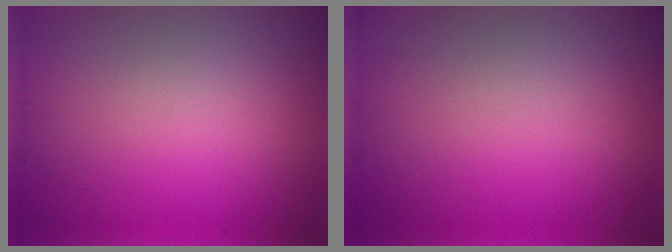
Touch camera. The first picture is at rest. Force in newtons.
{"total": 0.0}